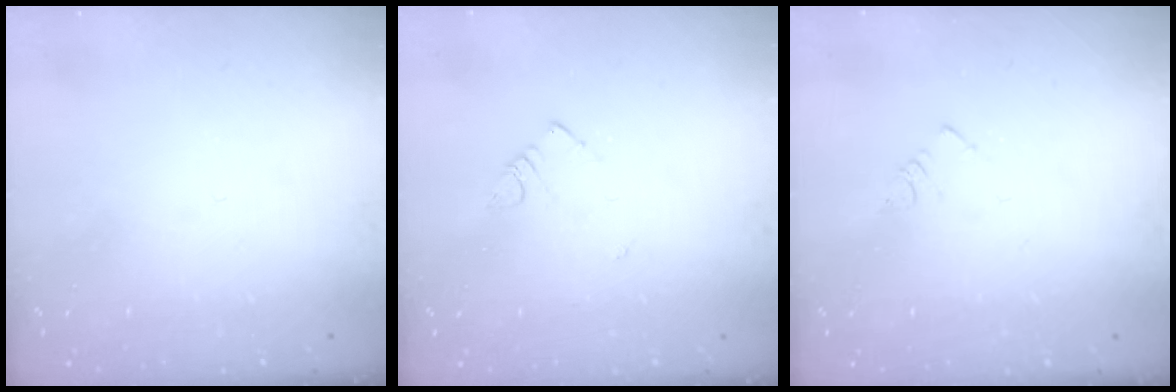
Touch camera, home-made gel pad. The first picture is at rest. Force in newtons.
{"total": 3.0, "press": 2.9, "slide": 0.4}
{"total": 3.0, "press": 2.9, "slide": 0.4}